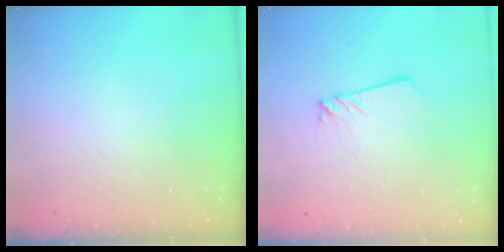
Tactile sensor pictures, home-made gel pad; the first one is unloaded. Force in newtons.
{"total": 2.7, "press": 2.7, "slide": 0.2}